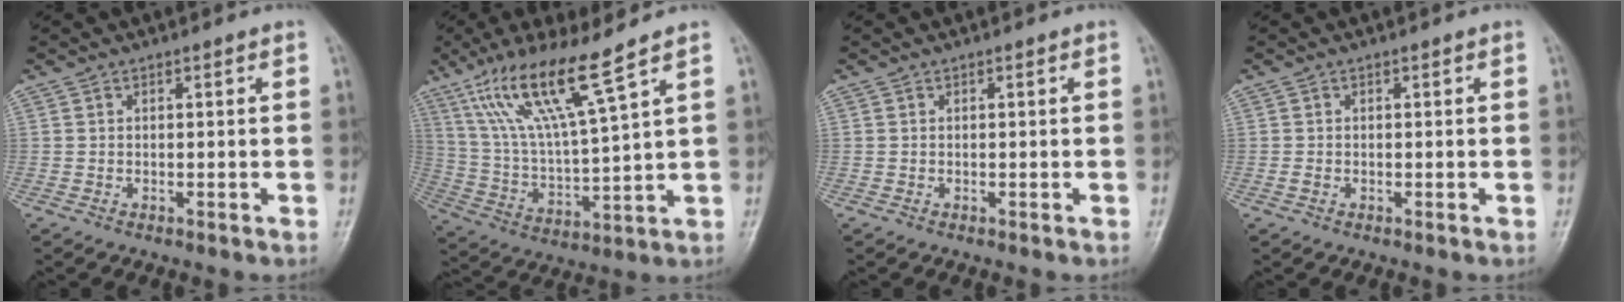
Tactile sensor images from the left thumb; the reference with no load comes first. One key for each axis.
{"total": 15.2, "fx": 9.5, "fy": 1.1, "fz": 11.7, "tx": -0.229, "ty": -0.043, "tz": 0.193}
{"total": 0.0}
{"total": 0.7, "fx": -0.2, "fy": 0.5, "fz": 0.4, "tx": -0.009, "ty": -0.001, "tz": -0.004}